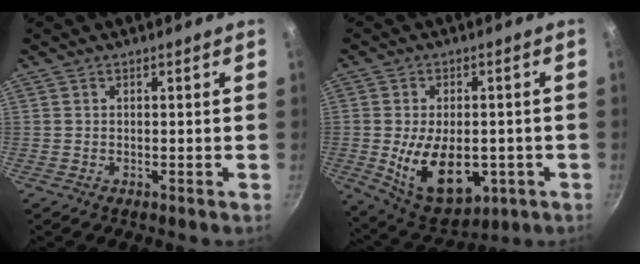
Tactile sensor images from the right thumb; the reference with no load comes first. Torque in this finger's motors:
{"motor_torque": [-0.21, 0.78, 1.43, -0.07, 0.14]}